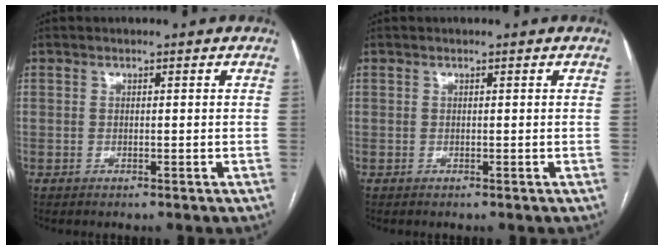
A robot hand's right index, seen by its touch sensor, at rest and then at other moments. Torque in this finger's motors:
{"motor_torque": [0.00, 0.00, 0.00, 0.00]}